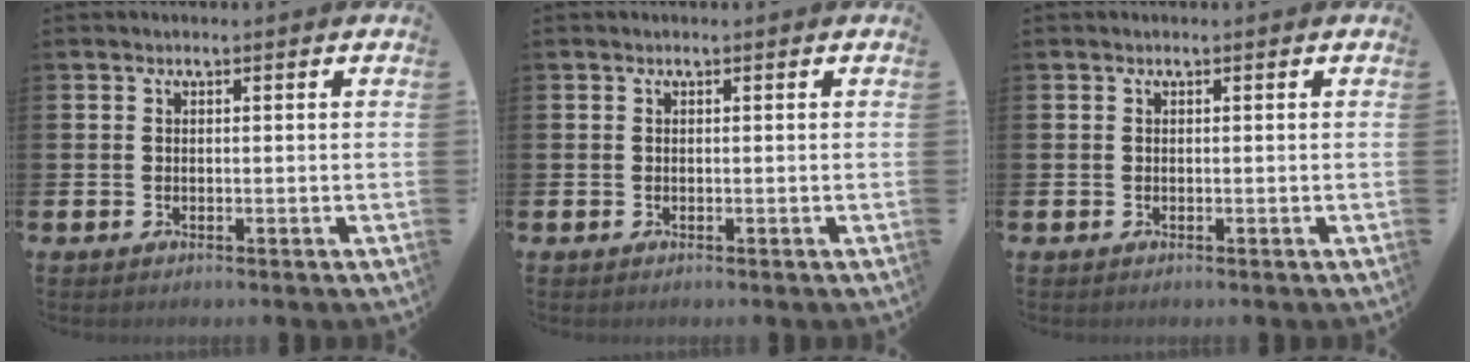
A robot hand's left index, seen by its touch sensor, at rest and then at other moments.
{"total": 0.0}
{"total": 0.0}